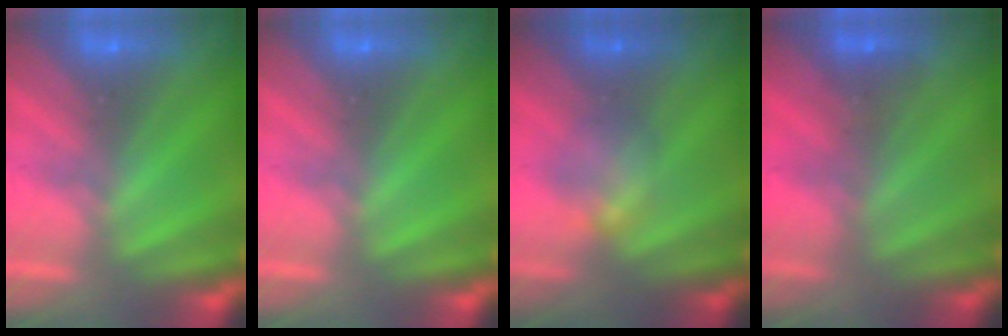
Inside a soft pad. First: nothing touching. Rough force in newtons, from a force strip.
{"total": 0.0}
{"total": 2.2}
{"total": 1.3}